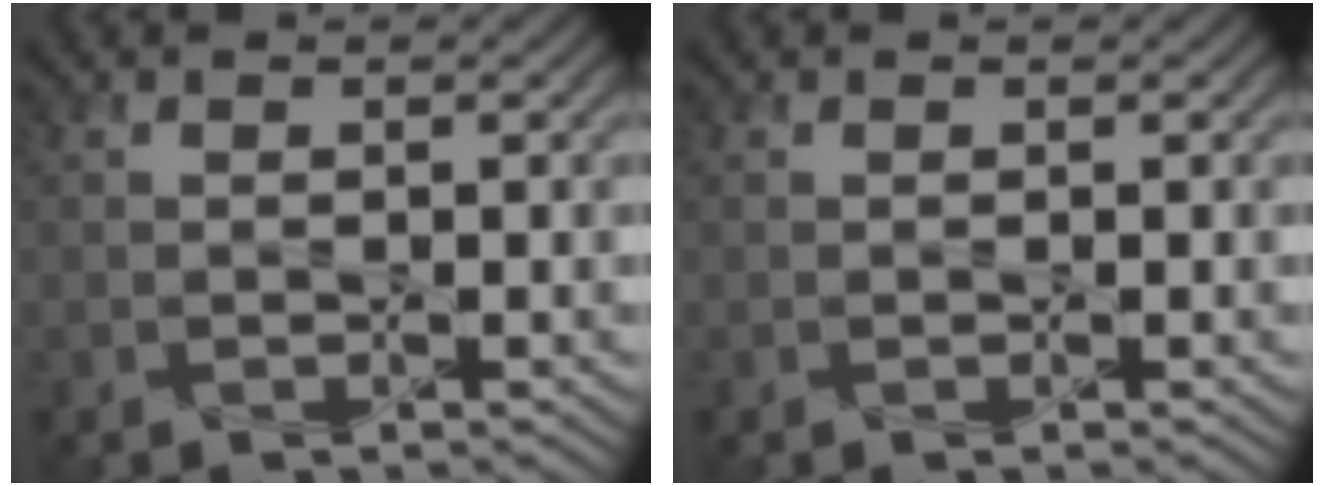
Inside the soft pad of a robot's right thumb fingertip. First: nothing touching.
{"total": 0.0}